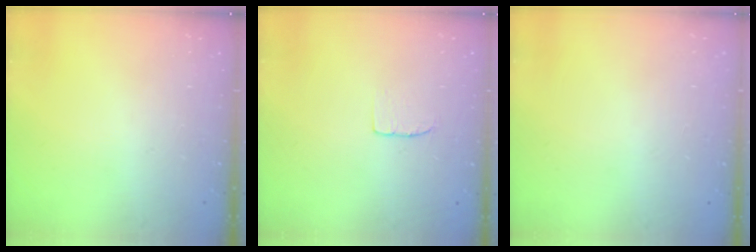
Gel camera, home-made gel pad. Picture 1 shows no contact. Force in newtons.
{"total": 3.9, "press": 3.9, "slide": 0.3}
{"total": 0.5, "press": 0.5, "slide": 0.1}